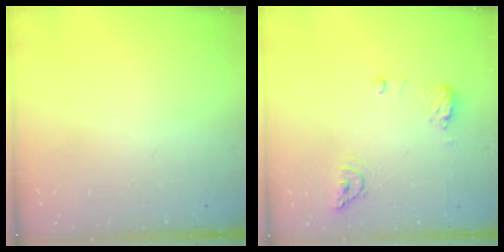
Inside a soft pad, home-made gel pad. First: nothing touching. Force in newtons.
{"total": 12.8, "press": 10.6, "slide": 7.2}